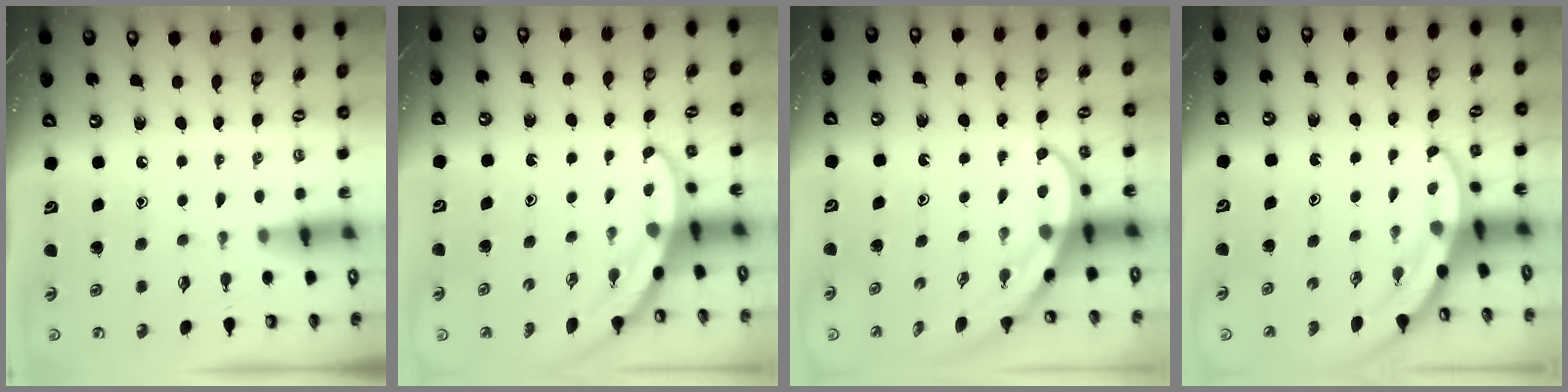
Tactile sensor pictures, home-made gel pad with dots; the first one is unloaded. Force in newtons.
{"total": 3.2, "press": 3.2, "slide": 0.1}
{"total": 3.9, "press": 3.9, "slide": 0.4}
{"total": 3.5, "press": 3.5, "slide": 0.2}